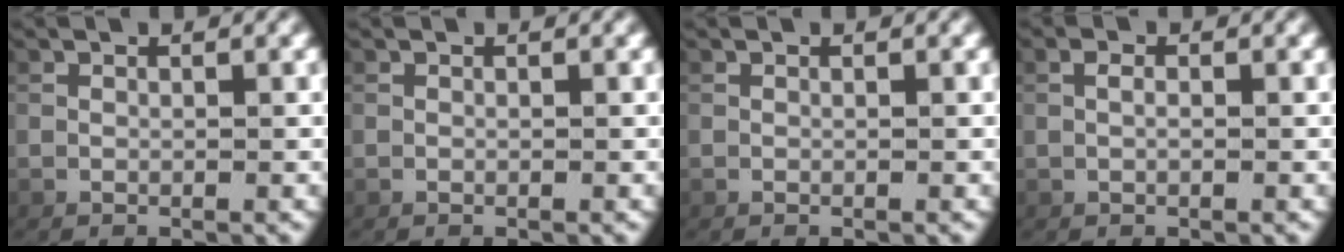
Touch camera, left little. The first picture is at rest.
{"total": 0.0}
{"total": 0.0}
{"total": 0.7, "force": [0.1, 0.1, 0.6], "torque": [-0.016, -0.001, 0.005]}